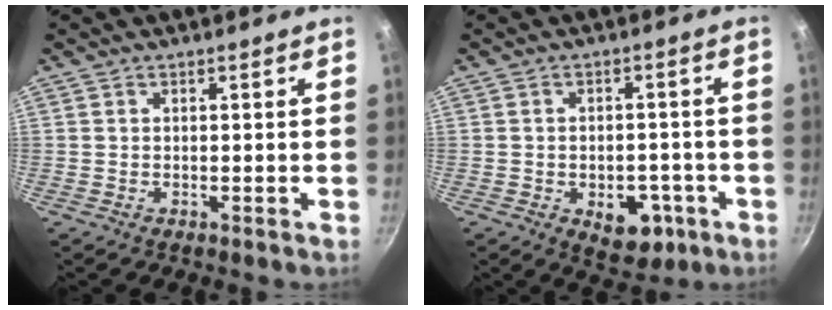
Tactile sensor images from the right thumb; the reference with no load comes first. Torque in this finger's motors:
{"motor_torque": [-0.63, 0.09, -0.14, 0.00, 0.13]}